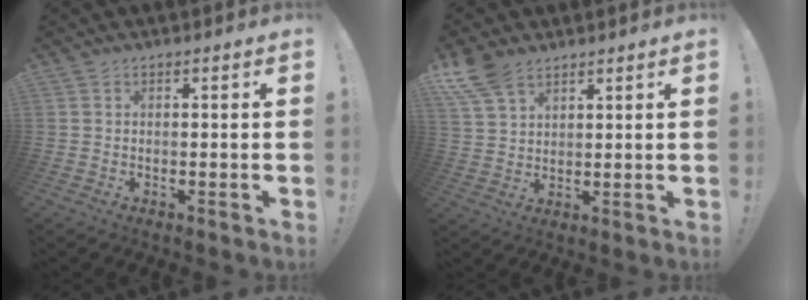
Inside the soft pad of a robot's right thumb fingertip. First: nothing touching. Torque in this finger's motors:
{"motor_torque": [-0.54, 0.67, 0.14, 0.06, 0.07]}